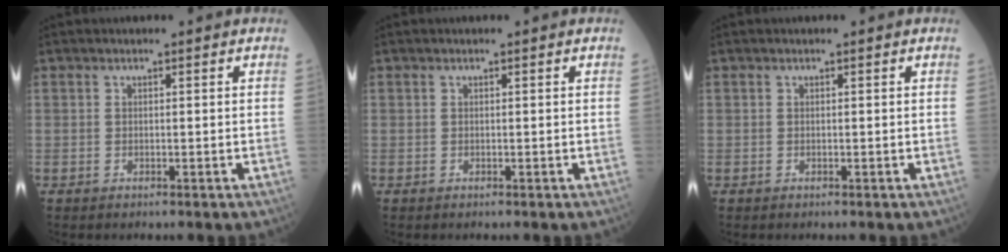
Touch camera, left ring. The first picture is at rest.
{"total": 0.0}
{"total": 0.0}